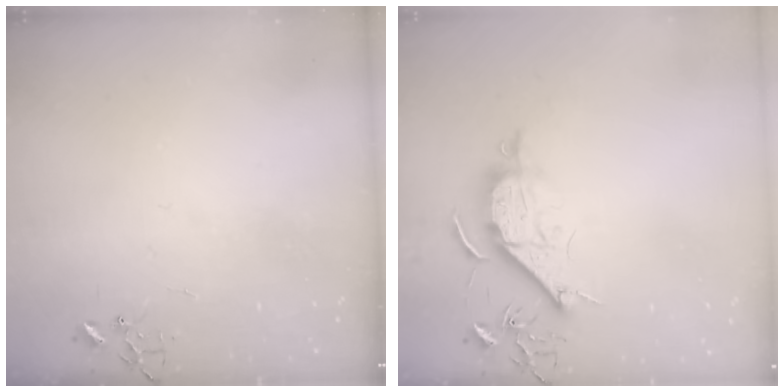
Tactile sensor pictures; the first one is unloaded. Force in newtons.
{"total": 9.5, "press": 9.5, "slide": 0.9}